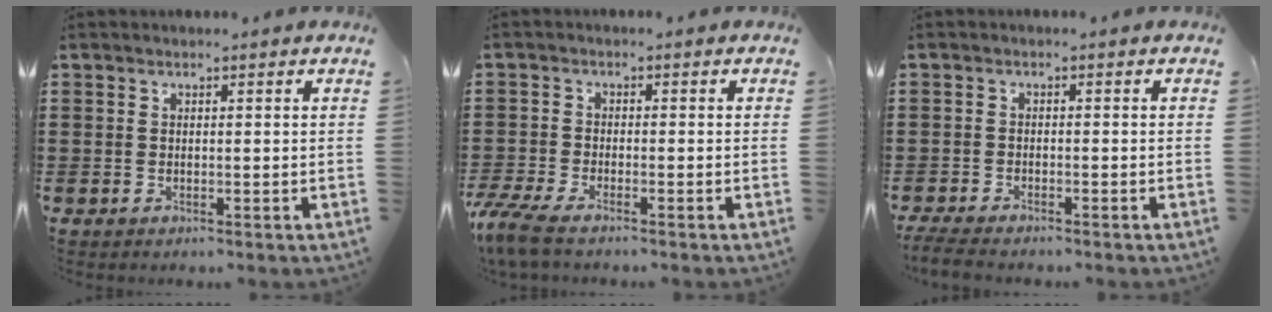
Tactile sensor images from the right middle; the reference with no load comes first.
{"total": 3.9, "force": [-3.3, 0.3, 2.0], "torque": [-0.071, -0.019, -0.073]}
{"total": 2.2, "force": [-2.1, 0.2, 0.8], "torque": [-0.028, -0.003, -0.047]}